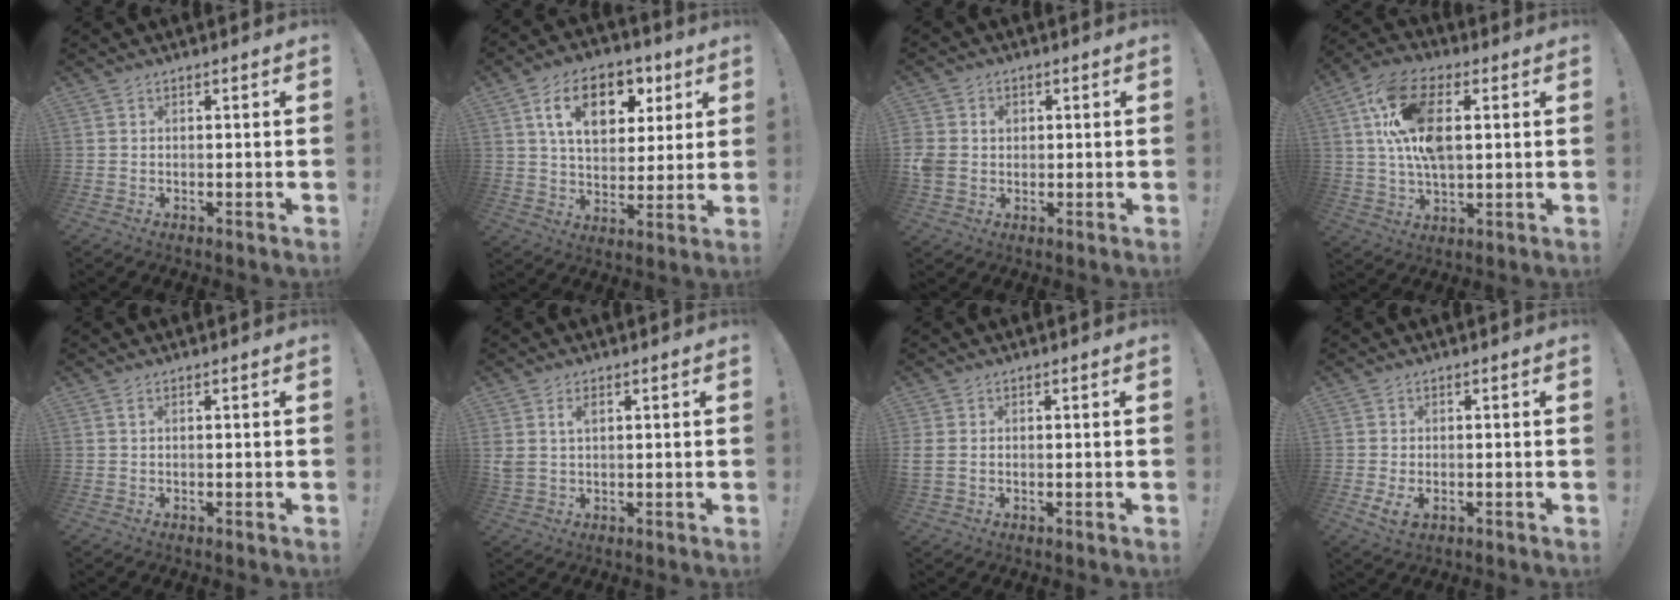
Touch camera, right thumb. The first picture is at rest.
{"total": 16.5, "force": [6.8, 10.6, 10.6], "torque": [-0.167, -0.011, 0.124]}
{"total": 5.3, "force": [0.3, 4.6, 2.4], "torque": [-0.064, 0.007, 0.008]}
{"total": 16.7, "force": [3.5, 9.0, 13.7], "torque": [-0.260, 0.006, 0.062]}
{"total": 0.7, "force": [0.2, 0.2, 0.6], "torque": [-0.017, 0.003, 0.004]}
{"total": 3.6, "force": [1.5, 2.0, 2.6], "torque": [-0.046, 0.000, 0.026]}
{"total": 1.5, "force": [0.3, 0.7, 1.3], "torque": [-0.023, 0.001, 0.007]}
{"total": 3.5, "force": [-0.5, 1.9, 2.9], "torque": [-0.049, -0.003, -0.011]}